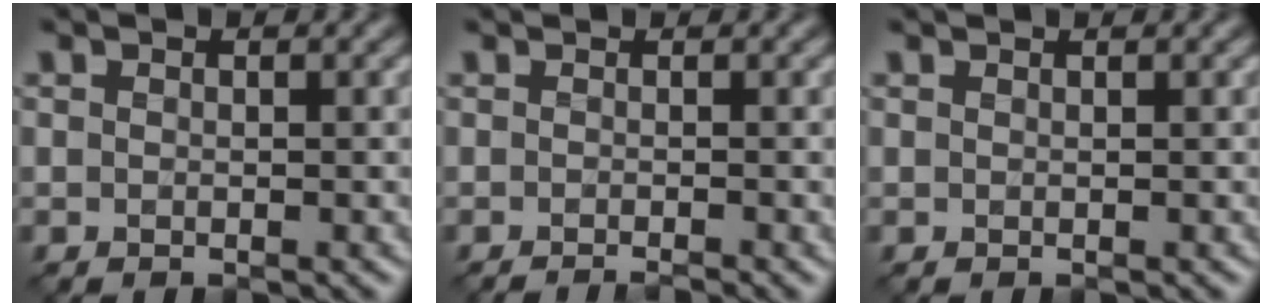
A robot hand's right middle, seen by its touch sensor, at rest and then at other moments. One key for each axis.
{"total": 2.2, "fx": -1.1, "fy": 0.7, "fz": 1.8, "tx": -0.002, "ty": -0.008, "tz": -0.019}
{"total": 0.6, "fx": 0.6, "fy": 0.1, "fz": 0.2, "tx": -0.003, "ty": -0.001, "tz": 0.004}